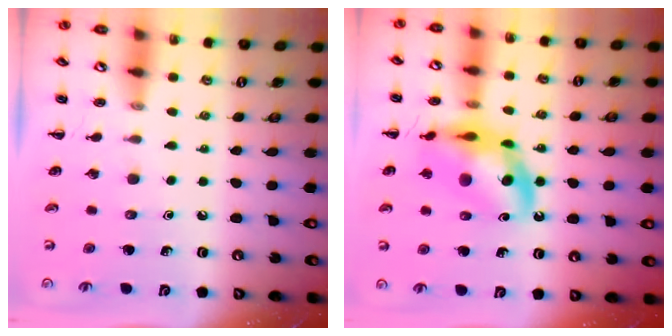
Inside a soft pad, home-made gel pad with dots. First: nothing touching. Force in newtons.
{"total": 16.0, "press": 15.5, "slide": 3.9}